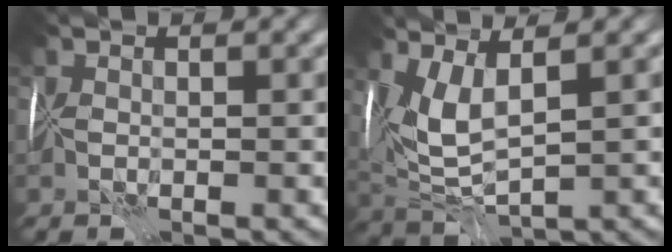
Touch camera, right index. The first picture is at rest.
{"total": 4.2, "force": [1.9, 0.9, 3.7], "torque": [-0.089, -0.007, 0.041]}